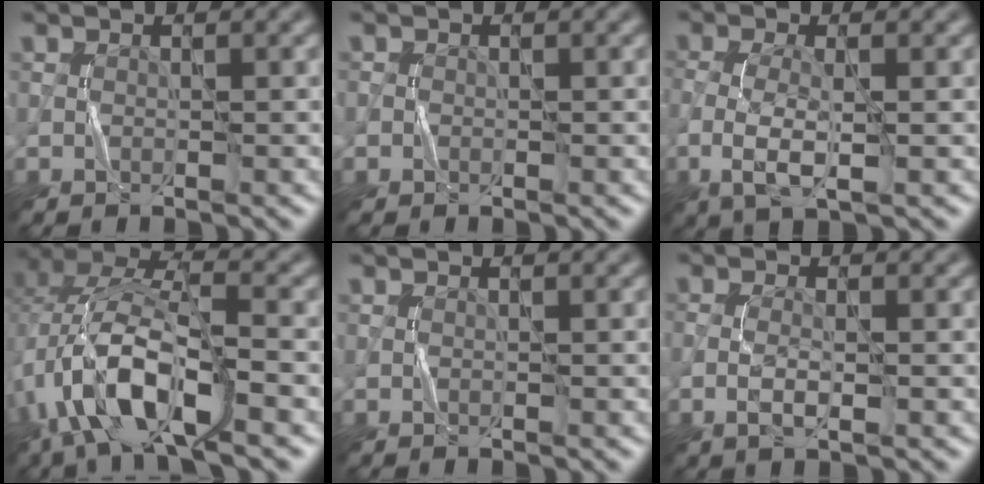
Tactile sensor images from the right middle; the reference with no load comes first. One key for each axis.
{"total": 0.6, "fx": -0.2, "fy": 0.6, "fz": 0.0, "tx": 0.004, "ty": -0.003, "tz": -0.006}
{"total": 3.7, "fx": -0.9, "fy": 1.2, "fz": 3.4, "tx": -0.083, "ty": -0.004, "tz": -0.023}
{"total": 11.2, "fx": -4.7, "fy": 3.8, "fz": 9.4, "tx": -0.194, "ty": 0.018, "tz": -0.090}
{"total": 0.0}
{"total": 1.8, "fx": -0.5, "fy": 0.5, "fz": 1.7, "tx": -0.039, "ty": 0.000, "tz": -0.016}